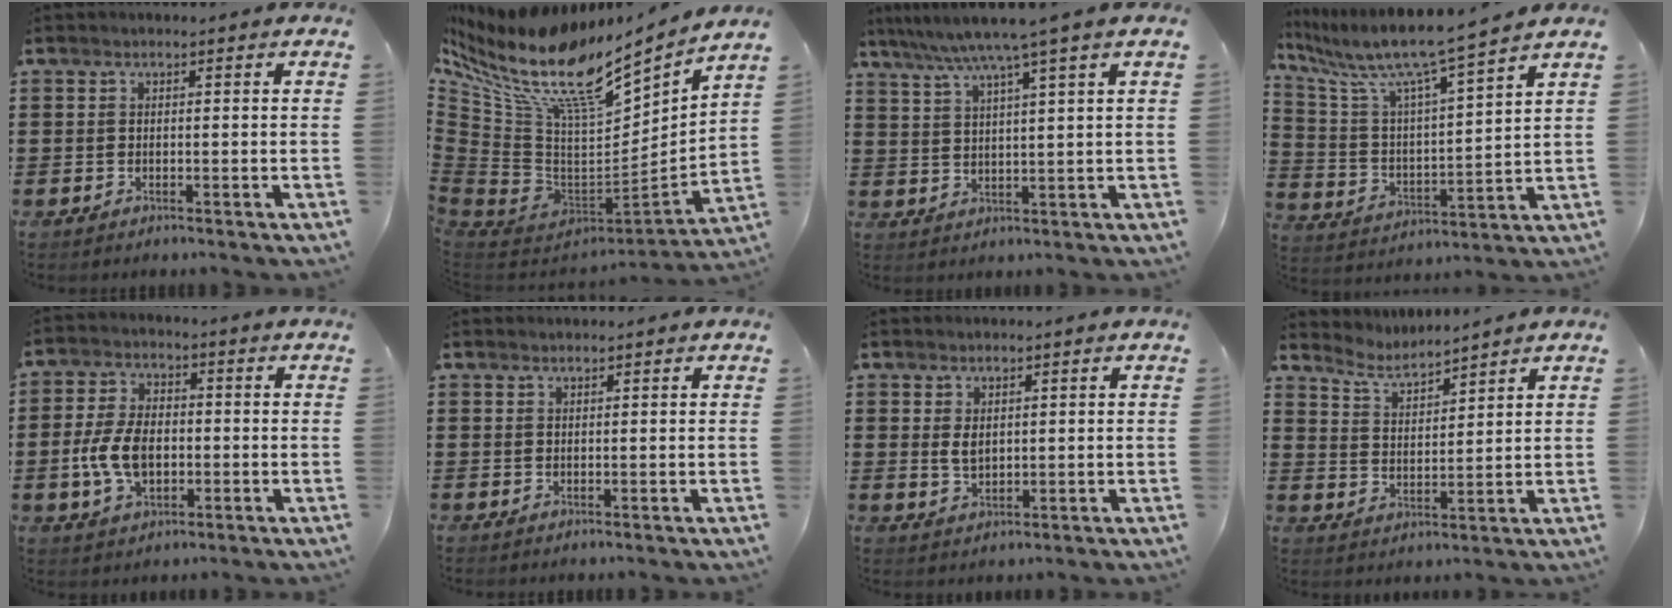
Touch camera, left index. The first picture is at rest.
{"total": 14.5, "force": [9.3, 5.1, 9.9], "torque": [-0.220, -0.071, 0.150]}
{"total": 6.0, "force": [4.4, -1.1, 3.9], "torque": [-0.089, -0.018, 0.071]}
{"total": 8.2, "force": [6.9, -0.3, 4.5], "torque": [-0.119, -0.052, 0.107]}
{"total": 8.0, "force": [-1.4, 4.7, 6.3], "torque": [-0.146, 0.003, -0.031]}
{"total": 0.6, "force": [0.6, 0.0, 0.2], "torque": [-0.005, -0.002, 0.012]}
{"total": 2.5, "force": [0.9, 1.5, 1.8], "torque": [-0.038, 0.004, 0.017]}
{"total": 4.0, "force": [3.8, 0.4, 1.0], "torque": [-0.036, -0.018, 0.064]}